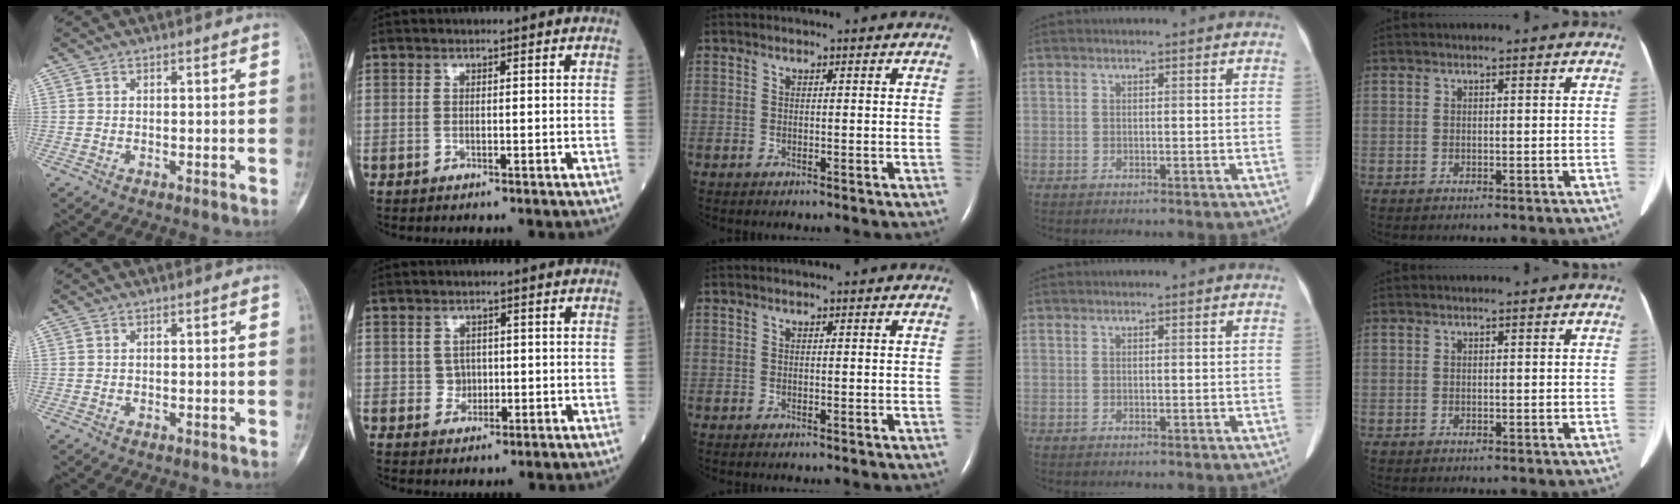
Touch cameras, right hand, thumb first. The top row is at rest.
{"index": {"total": 1.8, "force": [0.1, 1.7, 0.6], "torque": [-0.007, 0.003, 0.004]}}